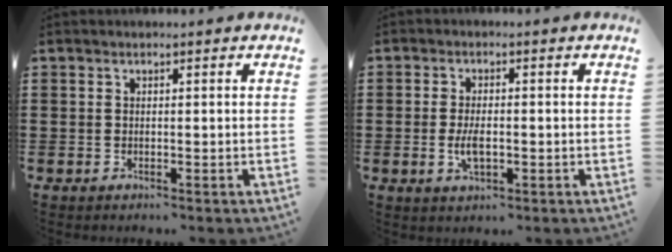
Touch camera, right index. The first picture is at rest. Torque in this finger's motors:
{"motor_torque": [1.40, 0.74, 0.11, 0.07]}